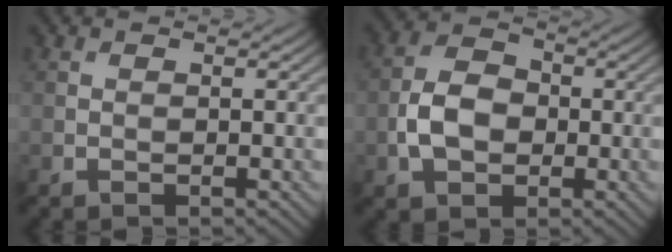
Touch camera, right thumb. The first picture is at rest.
{"total": 5.8, "force": [-1.2, 4.2, 3.8], "torque": [-0.083, 0.002, -0.026]}